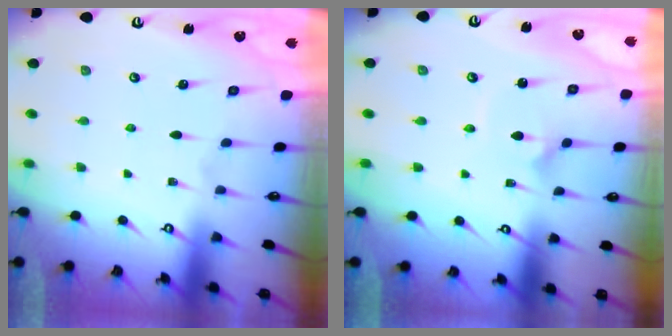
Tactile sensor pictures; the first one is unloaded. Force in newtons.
{"total": 2.4, "press": 2.4, "slide": 0.1}